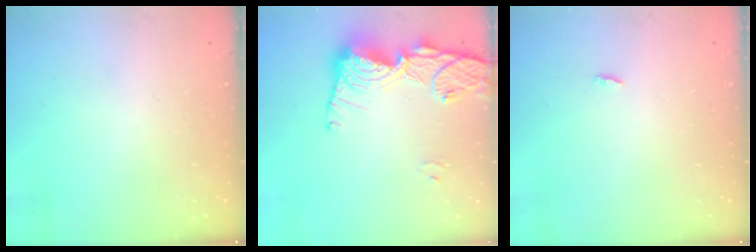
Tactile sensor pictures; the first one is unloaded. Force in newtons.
{"total": 17.4, "press": 17.3, "slide": 1.4}
{"total": 1.8, "press": 1.8, "slide": 0.2}